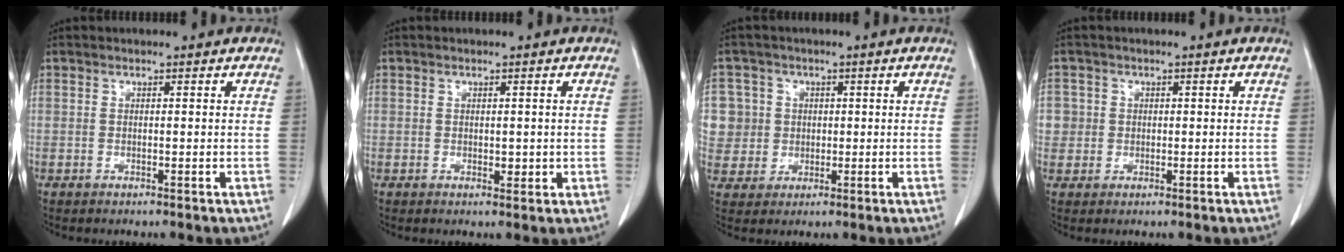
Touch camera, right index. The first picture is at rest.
{"total": 1.6, "force": [-0.1, 1.1, 1.1], "torque": [-0.013, -0.001, 0.003]}
{"total": 8.6, "force": [1.1, 8.6, 0.6], "torque": [-0.030, 0.036, 0.039]}
{"total": 2.7, "force": [0.1, 2.7, 0.0], "torque": [0.012, 0.007, 0.003]}